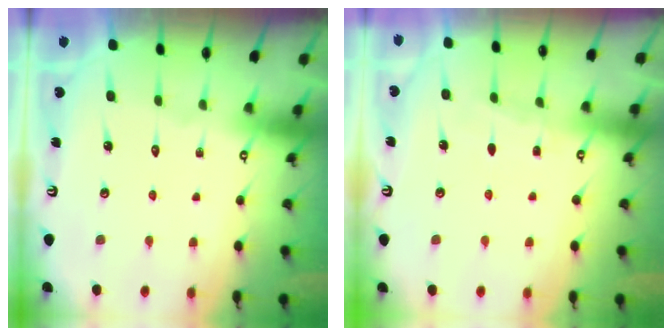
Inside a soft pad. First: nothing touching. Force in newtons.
{"total": 3.9, "press": 3.8, "slide": 0.5}